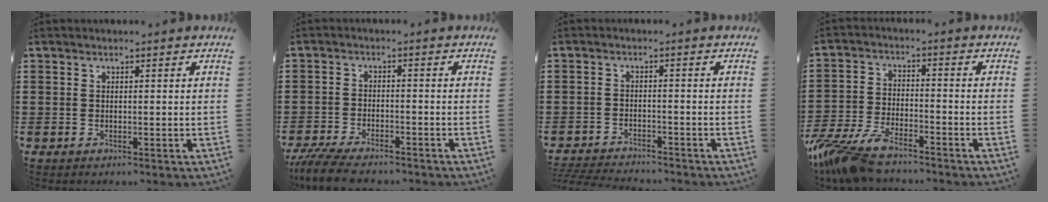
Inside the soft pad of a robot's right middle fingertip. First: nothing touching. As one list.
[{"total": 5.1, "force": [-4.6, 0.9, 1.9], "torque": [-0.058, -0.009, -0.097]}, {"total": 3.3, "force": [-3.3, 0.2, 0.3], "torque": [-0.014, -0.002, -0.073]}, {"total": 8.1, "force": [-6.8, 1.8, 3.9], "torque": [-0.108, -0.003, -0.139]}]